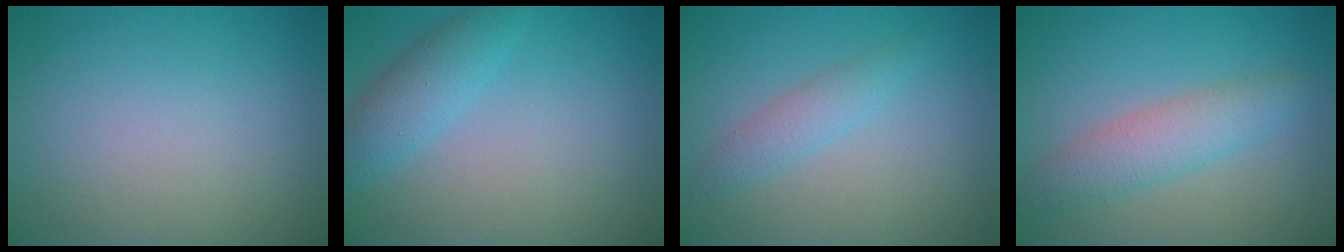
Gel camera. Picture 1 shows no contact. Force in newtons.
{"total": 3.1, "press": 3.1, "slide": 0.2}
{"total": 2.0, "press": 2.0, "slide": 0.0}
{"total": 3.7, "press": 3.7, "slide": 0.1}